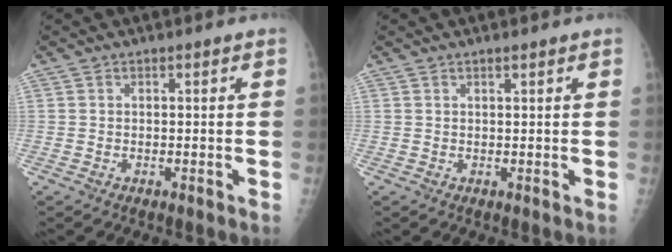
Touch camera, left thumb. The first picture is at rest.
{"total": 0.8, "force": [0.6, 0.0, 0.5], "torque": [-0.007, -0.003, 0.011]}